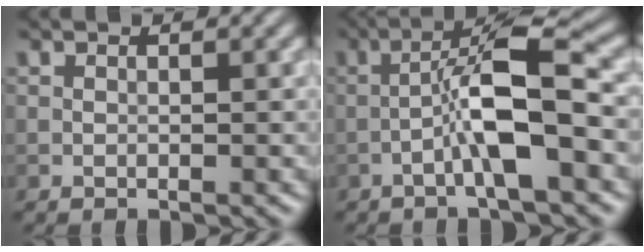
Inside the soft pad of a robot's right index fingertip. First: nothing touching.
{"total": 6.7, "force": [-2.0, 1.1, 6.3], "torque": [-0.112, 0.023, -0.039]}